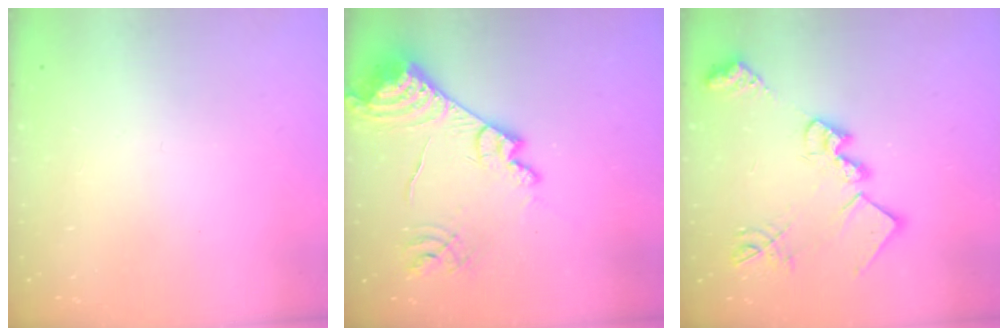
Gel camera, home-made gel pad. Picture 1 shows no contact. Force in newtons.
{"total": 17.3, "press": 17.2, "slide": 1.8}
{"total": 19.5, "press": 19.5, "slide": 1.3}